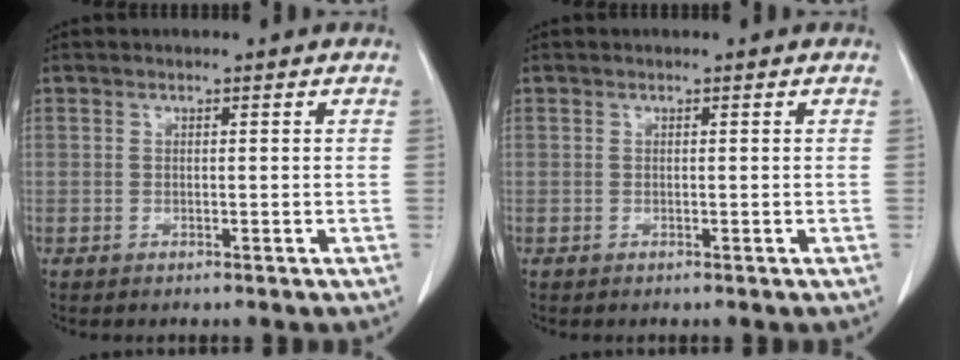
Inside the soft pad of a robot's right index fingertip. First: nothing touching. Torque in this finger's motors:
{"motor_torque": [0.00, 0.00, 0.00, 0.00]}